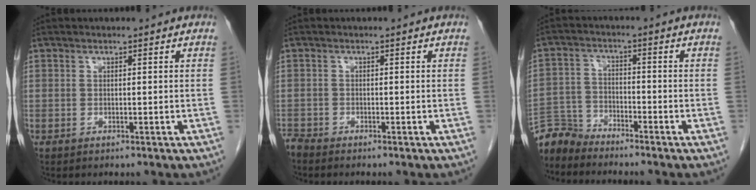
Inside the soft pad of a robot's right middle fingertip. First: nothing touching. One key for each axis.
{"total": 1.1, "fx": -1.1, "fy": -0.1, "fz": -0.1, "tx": -0.001, "ty": -0.006, "tz": -0.022}
{"total": 5.1, "fx": -5.0, "fy": 0.6, "fz": -0.4, "tx": 0.006, "ty": -0.004, "tz": -0.099}